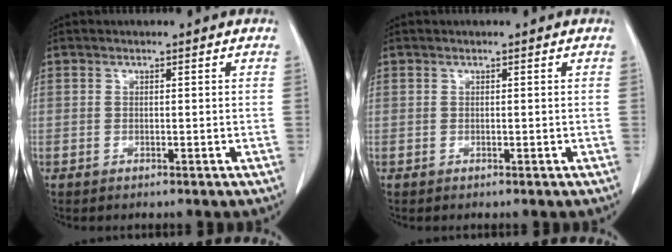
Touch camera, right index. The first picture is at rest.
{"total": 0.0}